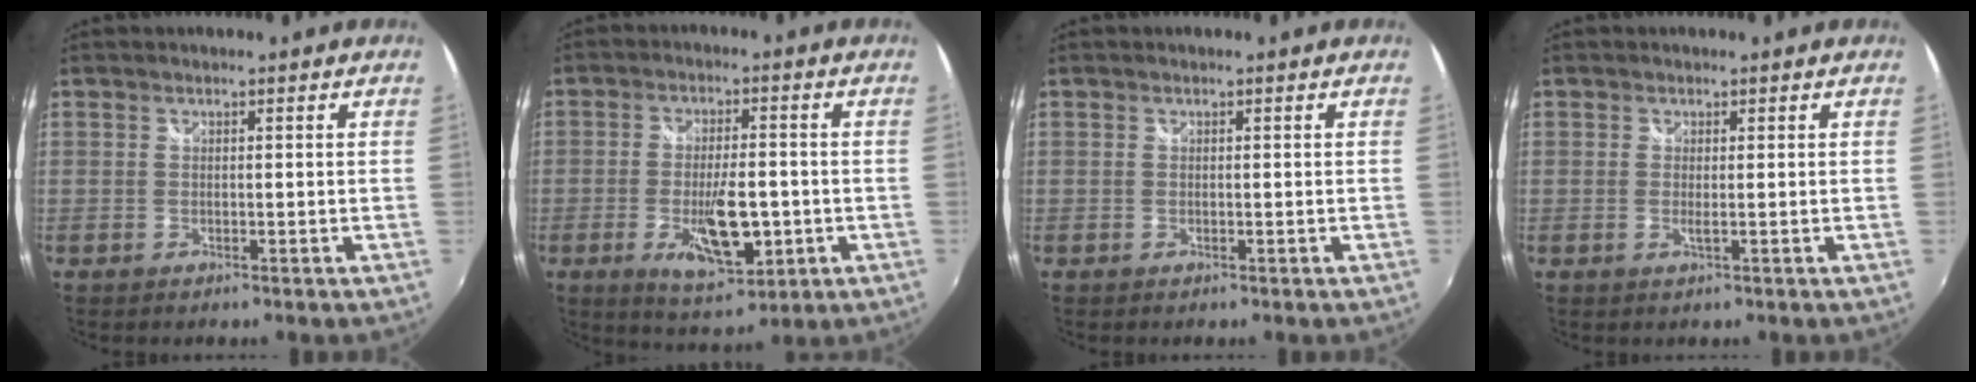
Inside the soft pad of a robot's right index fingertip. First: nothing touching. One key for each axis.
{"total": 11.2, "fx": -3.1, "fy": 4.1, "fz": 10.0, "tx": -0.182, "ty": -0.019, "tz": -0.046}
{"total": 0.0}
{"total": 1.0, "fx": 0.1, "fy": 0.1, "fz": 1.0, "tx": -0.021, "ty": -0.003, "tz": -0.003}